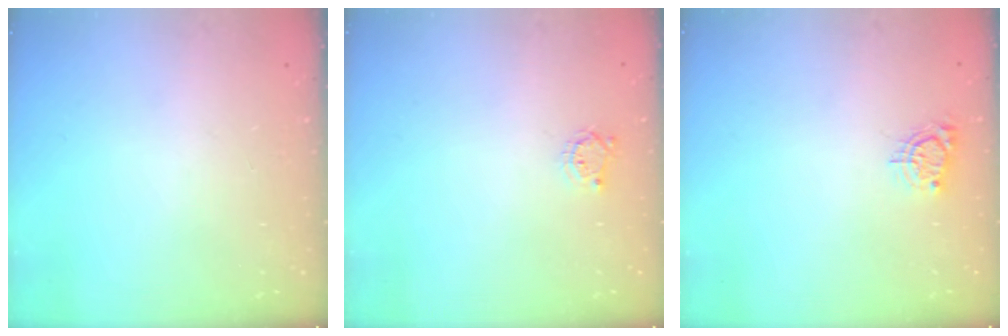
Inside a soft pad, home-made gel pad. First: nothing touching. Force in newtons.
{"total": 3.9, "press": 3.8, "slide": 0.5}
{"total": 4.2, "press": 4.2, "slide": 0.4}